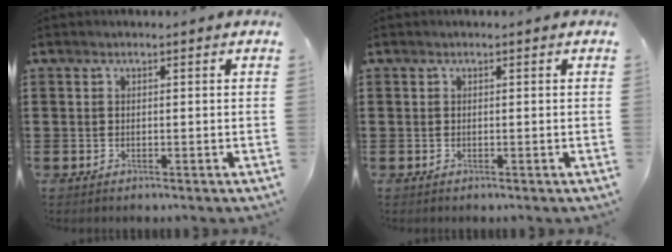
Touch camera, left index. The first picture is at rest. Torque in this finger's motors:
{"motor_torque": [0.00, 0.00, 0.00, 0.00]}